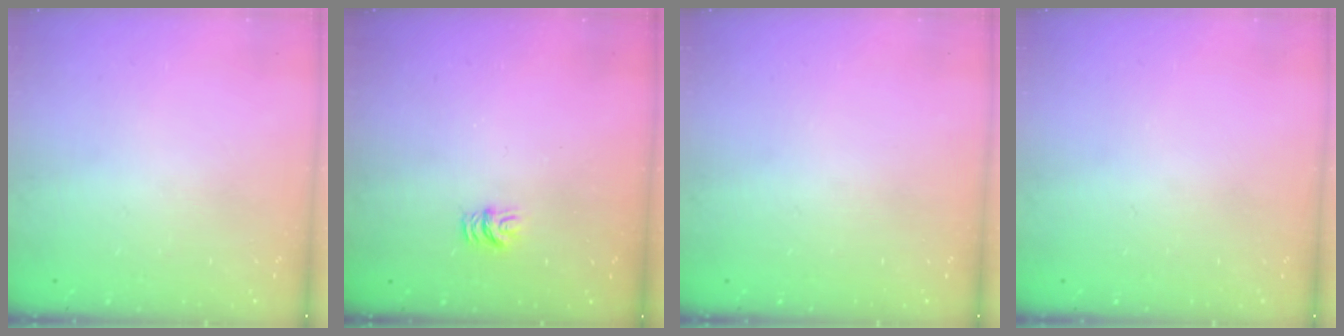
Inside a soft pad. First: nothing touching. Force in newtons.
{"total": 5.3, "press": 5.3, "slide": 0.3}
{"total": 0.0}
{"total": 0.0}